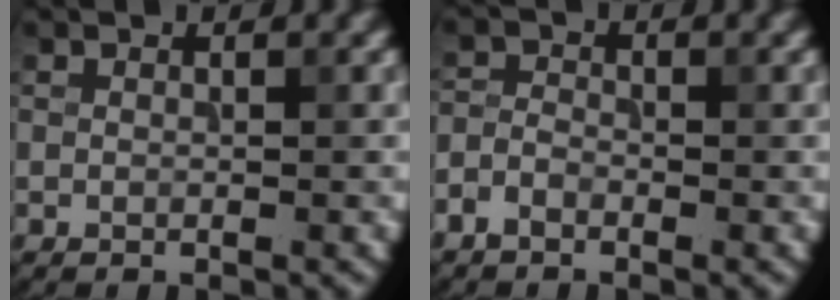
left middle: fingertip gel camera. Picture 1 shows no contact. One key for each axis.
{"total": 1.7, "fx": -1.3, "fy": 0.9, "fz": 0.8, "tx": -0.016, "ty": 0.002, "tz": -0.034}